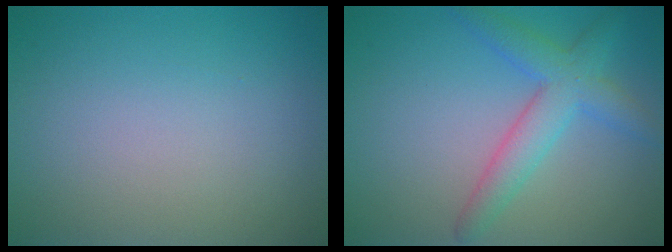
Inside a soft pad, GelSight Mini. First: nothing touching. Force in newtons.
{"total": 2.9, "press": 2.9, "slide": 0.2}